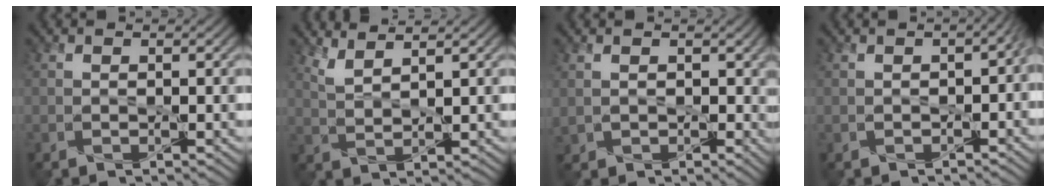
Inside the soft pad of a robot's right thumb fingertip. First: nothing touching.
{"total": 3.8, "force": [3.1, 0.6, 2.1], "torque": [-0.047, -0.006, 0.067]}
{"total": 5.3, "force": [0.7, 4.2, 3.1], "torque": [-0.077, -0.019, 0.014]}
{"total": 1.9, "force": [-0.7, 1.1, 1.3], "torque": [-0.020, -0.006, -0.011]}